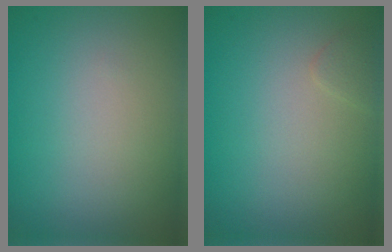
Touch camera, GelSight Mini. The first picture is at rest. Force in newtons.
{"total": 0.8, "press": 0.8, "slide": 0.0}